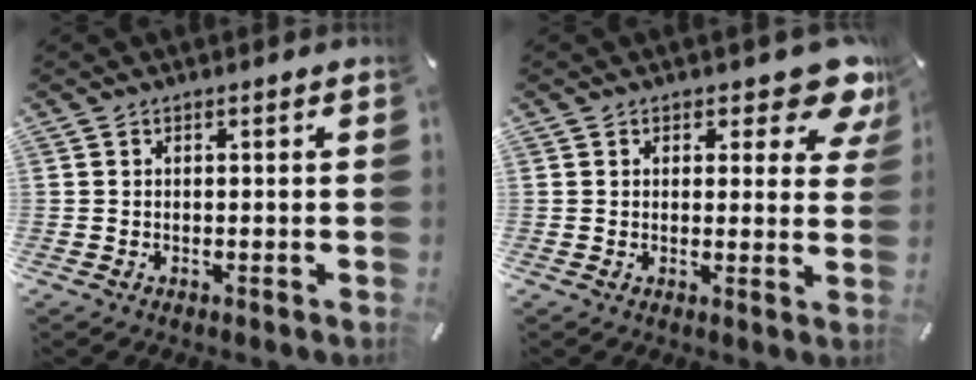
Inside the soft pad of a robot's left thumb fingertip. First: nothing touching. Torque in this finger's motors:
{"motor_torque": [0.36, -0.06, 0.13, 0.19, 0.04]}